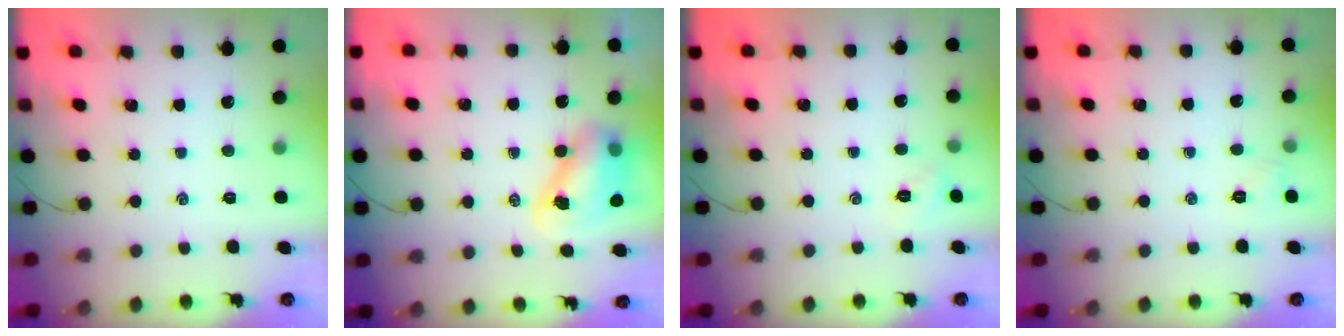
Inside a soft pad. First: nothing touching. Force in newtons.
{"total": 8.6, "press": 8.3, "slide": 1.9}
{"total": 2.0, "press": 1.9, "slide": 0.6}
{"total": 2.9, "press": 2.7, "slide": 1.0}